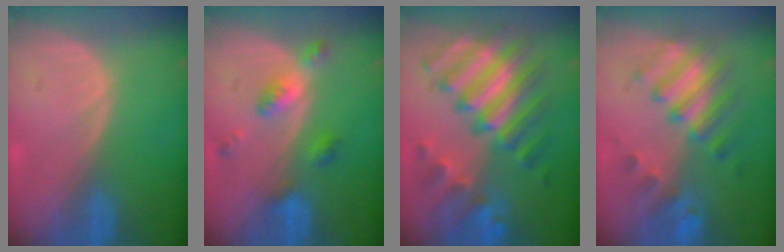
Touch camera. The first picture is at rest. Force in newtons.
{"total": 5.2, "press": 4.7, "slide": 2.3}
{"total": 11.4, "press": 11.3, "slide": 1.3}
{"total": 7.6, "press": 7.5, "slide": 1.4}